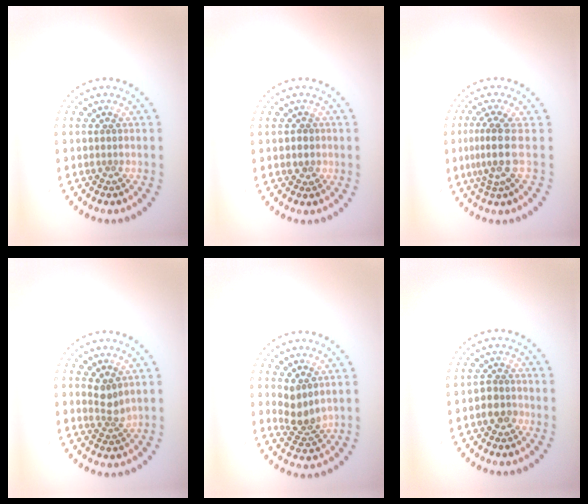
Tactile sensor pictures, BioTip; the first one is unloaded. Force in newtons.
{"total": 0.8, "press": 0.7, "slide": 0.5}
{"total": 3.0, "press": 2.1, "slide": 2.1}
{"total": 1.9, "press": 1.4, "slide": 1.3}
{"total": 2.6, "press": 2.1, "slide": 1.6}
{"total": 1.9, "press": 1.7, "slide": 0.9}